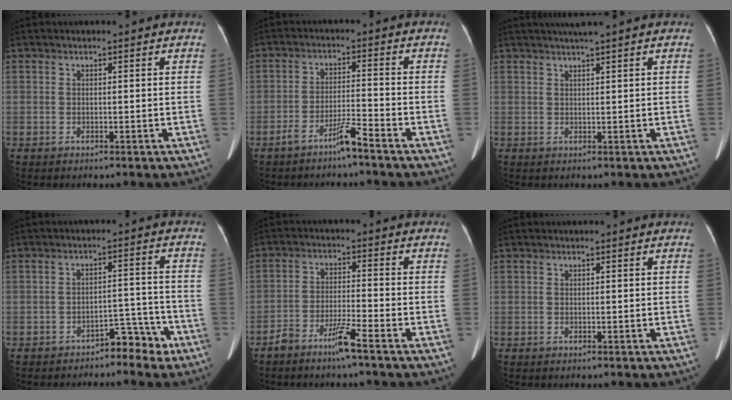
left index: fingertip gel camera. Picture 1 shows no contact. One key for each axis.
{"total": 4.2, "fx": -3.4, "fy": -0.4, "fz": 2.5, "tx": -0.054, "ty": -0.004, "tz": -0.067}
{"total": 2.3, "fx": 1.7, "fy": -0.6, "fz": 1.4, "tx": -0.021, "ty": 0.008, "tz": 0.034}
{"total": 4.9, "fx": -4.0, "fy": 2.1, "fz": 2.0, "tx": -0.022, "ty": 0.023, "tz": -0.056}
{"total": 4.9, "fx": -3.7, "fy": -0.2, "fz": 3.2, "tx": -0.066, "ty": -0.004, "tz": -0.074}
{"total": 0.0}